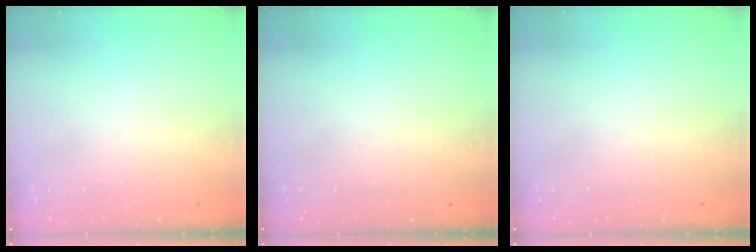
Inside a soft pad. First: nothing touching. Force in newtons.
{"total": 0.0}
{"total": 1.7, "press": 1.6, "slide": 0.1}